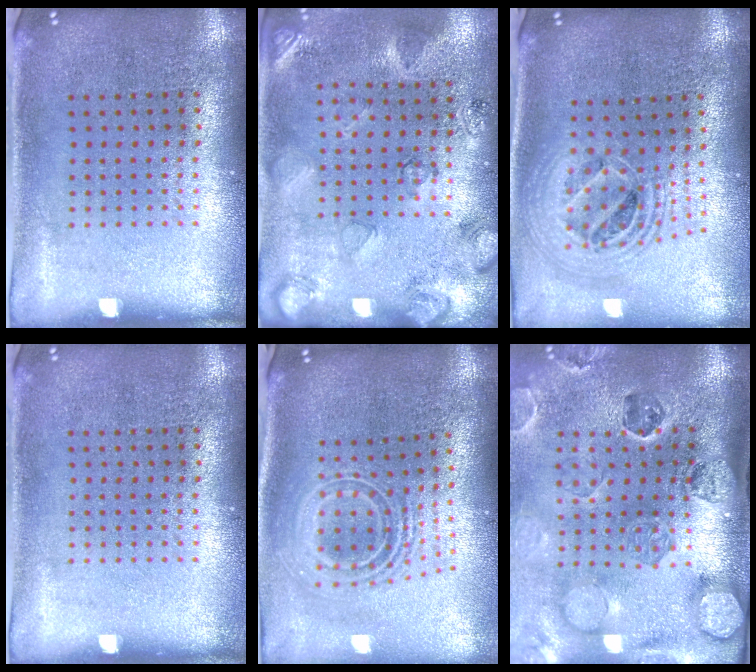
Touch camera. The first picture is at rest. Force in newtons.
{"total": 2.6, "press": 1.7, "slide": 1.9}
{"total": 2.1, "press": 1.6, "slide": 1.4}
{"total": 0.0}
{"total": 2.5, "press": 1.8, "slide": 1.8}
{"total": 2.9, "press": 2.7, "slide": 0.9}